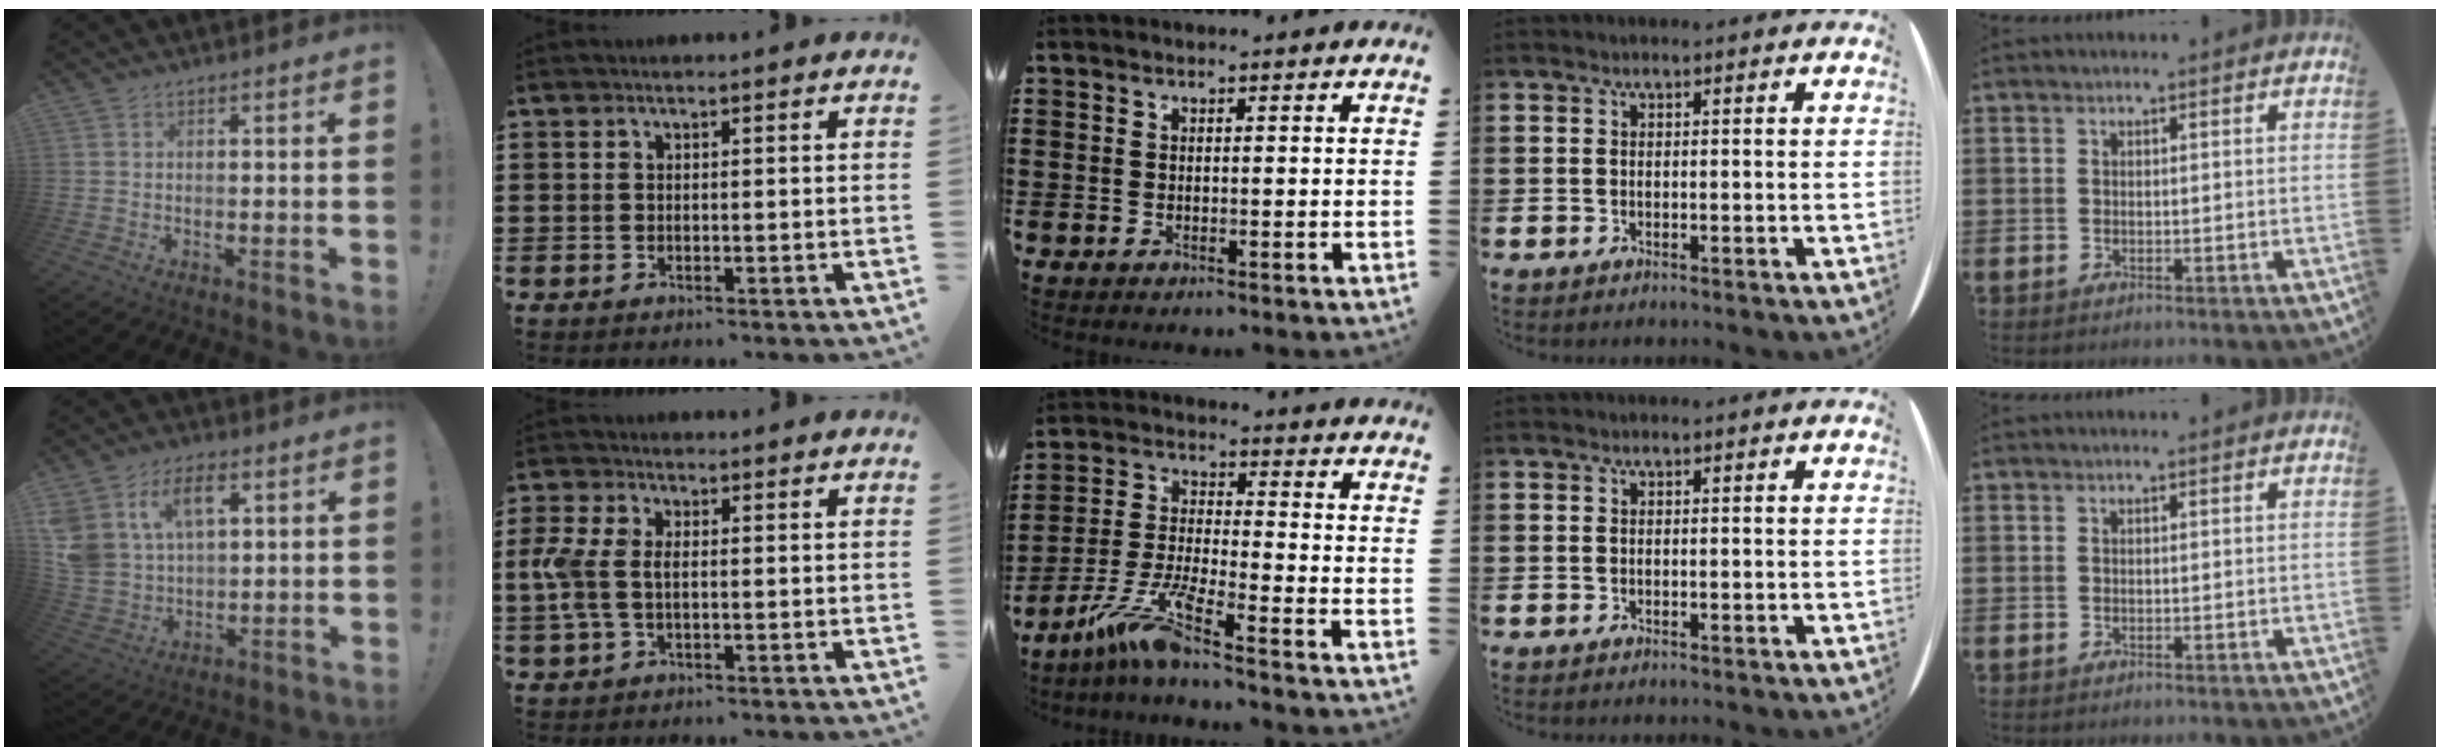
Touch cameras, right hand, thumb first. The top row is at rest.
{"thumb": {"total": 11.9, "force": [5.9, 7.9, 6.6], "torque": [-0.127, -0.023, 0.117]}, "index": {"total": 5.0, "force": [-0.4, 2.7, 4.2], "torque": [-0.124, -0.010, -0.019]}, "middle": {"total": 8.2, "force": [-6.0, 0.2, 5.6], "torque": [-0.128, -0.017, -0.121]}}